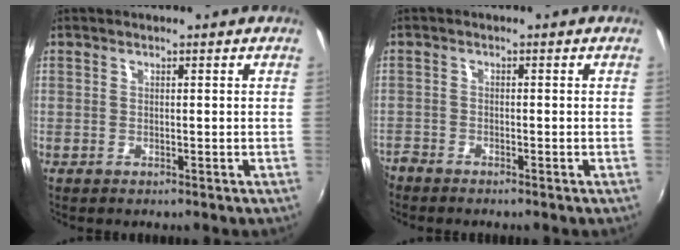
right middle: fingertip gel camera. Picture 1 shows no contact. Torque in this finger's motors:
{"motor_torque": [0.45, -0.44, 0.23, 0.21]}